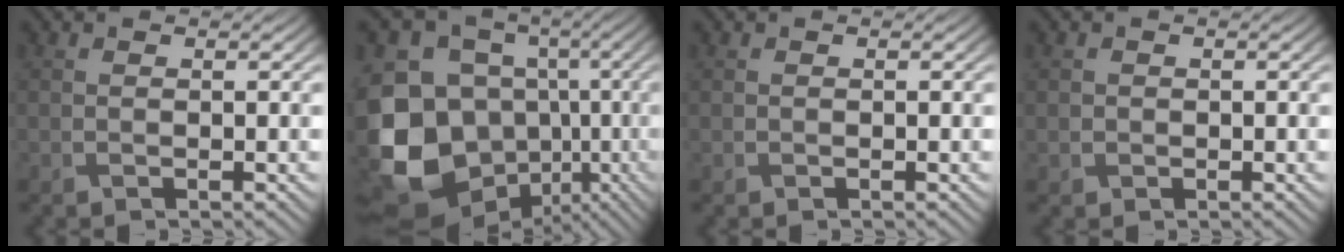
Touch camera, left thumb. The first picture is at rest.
{"total": 17.9, "force": [-4.4, 14.6, 9.4], "torque": [-0.256, -0.035, -0.071]}
{"total": 0.0}
{"total": 0.9, "force": [-0.1, 0.9, 0.0], "torque": [0.001, -0.006, -0.004]}